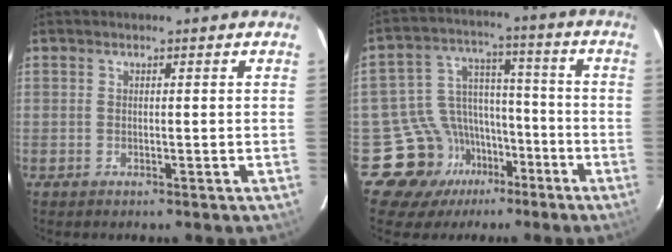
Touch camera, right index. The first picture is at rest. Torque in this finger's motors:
{"motor_torque": [-0.05, -0.12, -0.49, -0.21]}